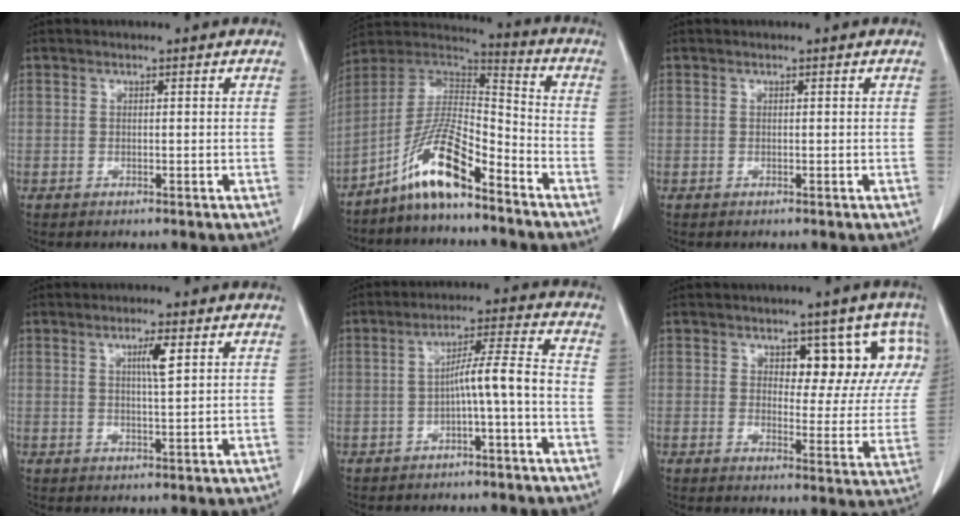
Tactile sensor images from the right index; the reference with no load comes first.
{"total": 12.1, "force": [-8.1, 2.0, 8.8], "torque": [-0.174, 0.016, -0.149]}
{"total": 0.0}
{"total": 3.4, "force": [1.3, 0.1, 3.1], "torque": [-0.054, -0.002, 0.022]}
{"total": 6.3, "force": [-1.9, -0.5, 5.9], "torque": [-0.095, 0.023, -0.028]}
{"total": 9.3, "force": [4.4, 4.8, 6.7], "torque": [-0.055, 0.010, 0.052]}